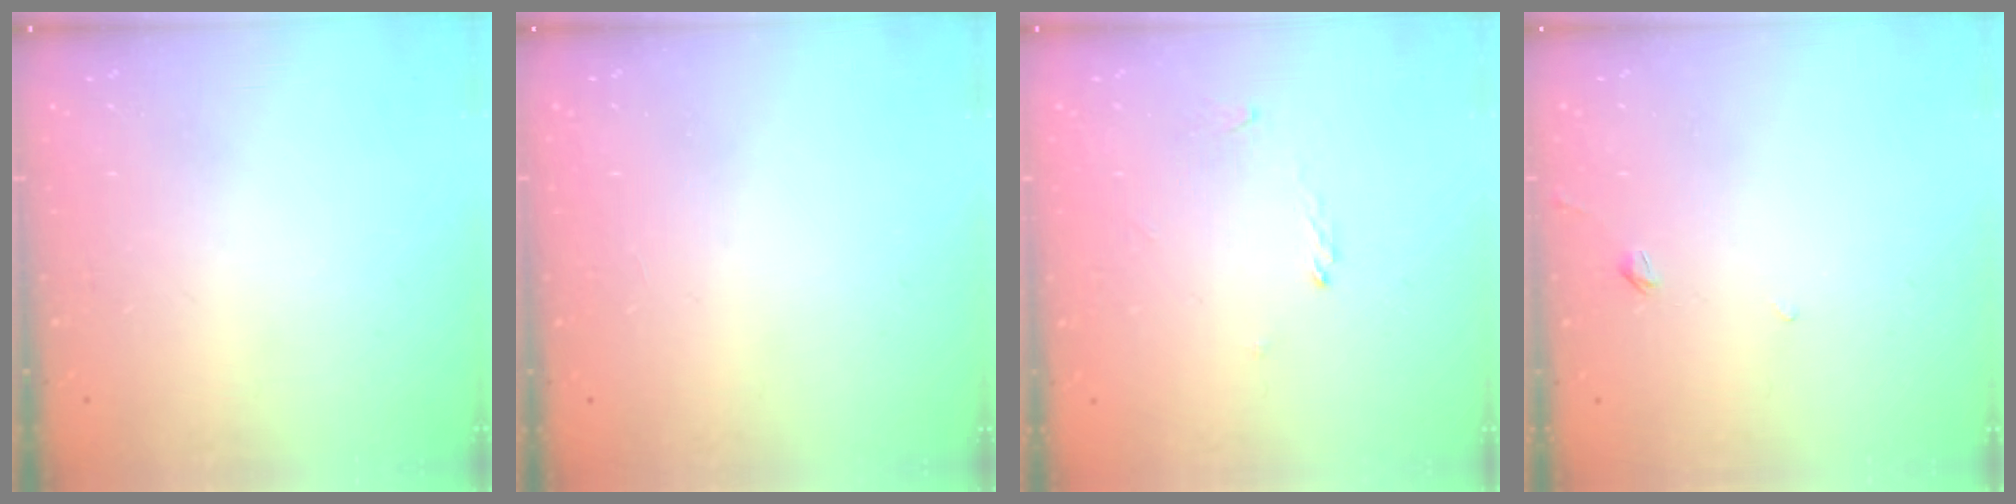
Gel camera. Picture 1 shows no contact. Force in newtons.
{"total": 1.7, "press": 1.6, "slide": 0.2}
{"total": 1.2, "press": 1.1, "slide": 0.3}
{"total": 2.0, "press": 1.9, "slide": 0.5}